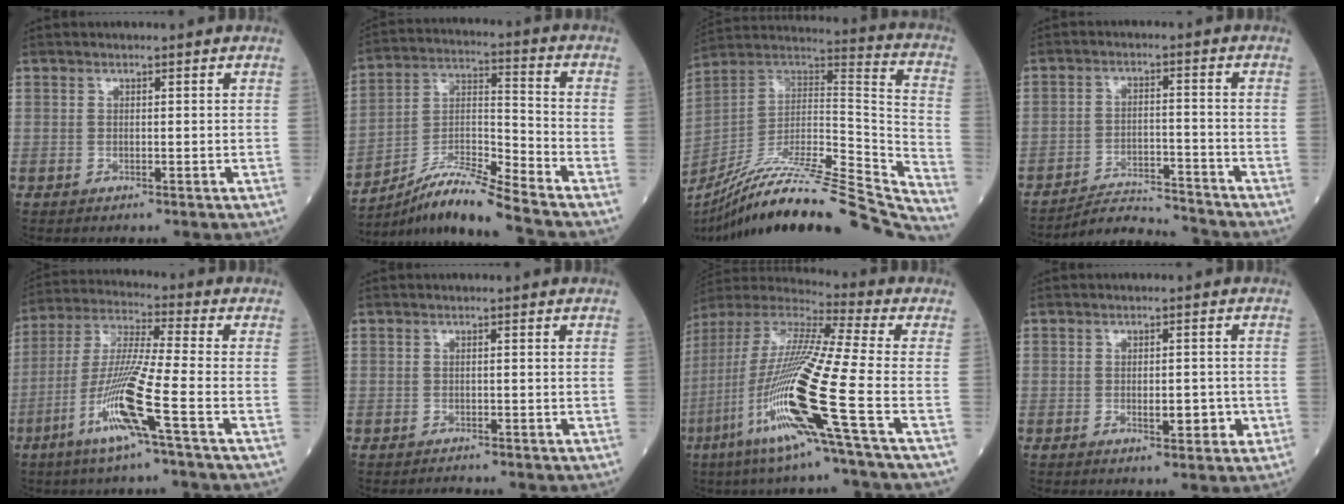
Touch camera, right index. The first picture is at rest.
{"total": 11.7, "force": [-10.5, -1.6, 5.0], "torque": [-0.097, 0.004, -0.192]}
{"total": 35.3, "force": [-31.4, 1.0, 16.2], "torque": [-0.190, -0.037, -0.469]}
{"total": 7.6, "force": [-7.6, -0.2, -0.2], "torque": [0.004, 0.009, -0.130]}
{"total": 12.5, "force": [-5.4, -1.0, 11.2], "torque": [-0.230, -0.011, -0.109]}
{"total": 1.0, "force": [-1.0, 0.1, 0.0], "torque": [-0.002, -0.005, -0.013]}
{"total": 21.0, "force": [-7.5, -0.9, 19.6], "torque": [-0.429, -0.040, -0.160]}
{"total": 3.8, "force": [-1.0, 1.4, 3.4], "torque": [-0.048, 0.000, -0.010]}